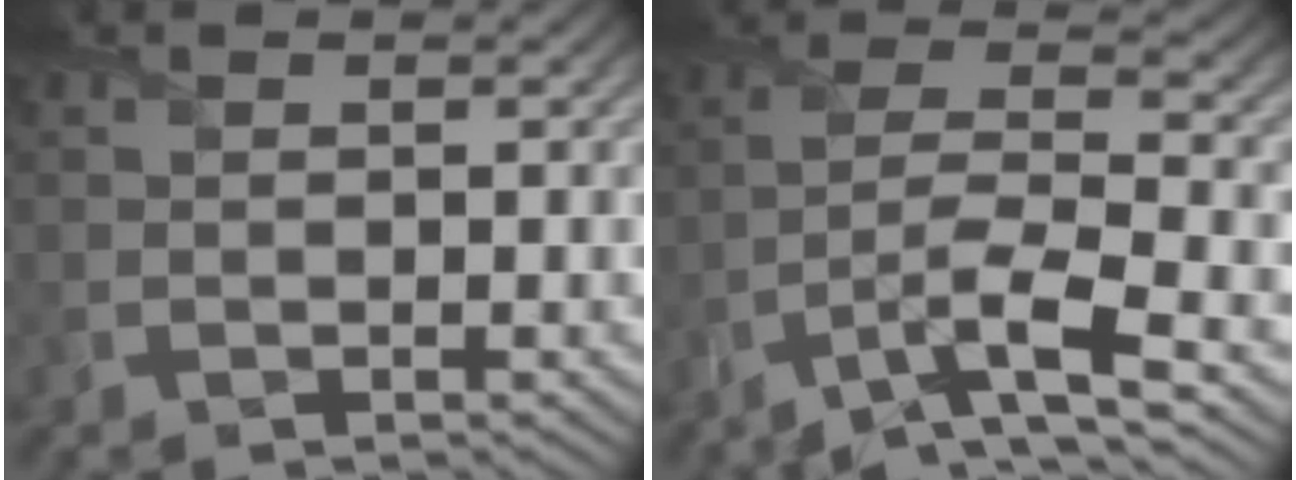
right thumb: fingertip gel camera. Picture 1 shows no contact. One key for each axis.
{"total": 10.6, "fx": -6.2, "fy": 2.6, "fz": 8.1, "tx": -0.158, "ty": 0.001, "tz": -0.122}